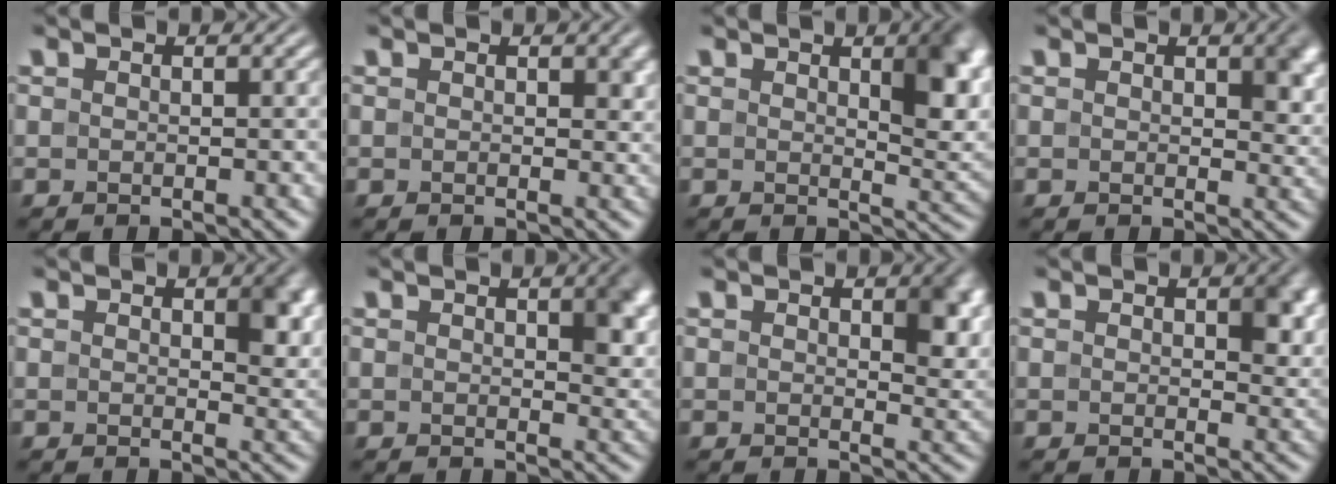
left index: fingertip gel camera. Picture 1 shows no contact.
{"total": 1.9, "force": [0.7, 1.2, 1.3], "torque": [-0.011, -0.001, 0.007]}
{"total": 5.8, "force": [1.9, 2.1, 5.1], "torque": [-0.059, -0.005, 0.036]}
{"total": 3.8, "force": [1.1, 2.0, 3.1], "torque": [-0.035, -0.001, 0.018]}
{"total": 3.6, "force": [1.0, 1.8, 3.0], "torque": [-0.037, -0.007, 0.018]}
{"total": 4.5, "force": [1.3, 2.1, 3.7], "torque": [-0.043, 0.000, 0.022]}
{"total": 3.8, "force": [1.1, 2.0, 3.0], "torque": [-0.038, -0.008, 0.020]}
{"total": 3.4, "force": [0.9, 1.9, 2.6], "torque": [-0.031, -0.005, 0.014]}